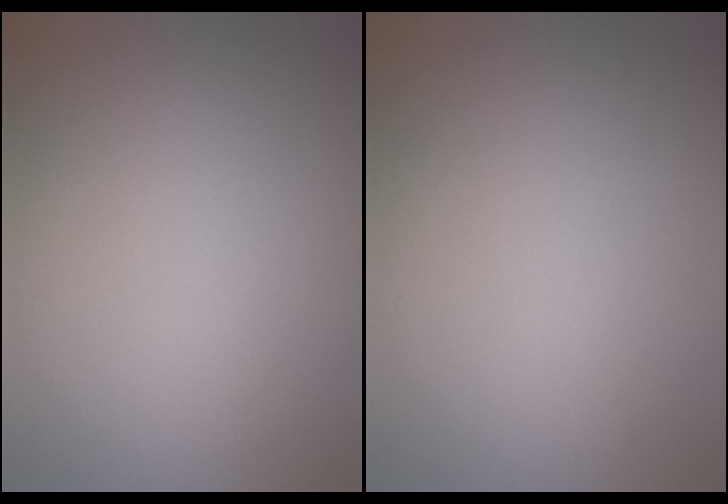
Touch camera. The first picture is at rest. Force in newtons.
{"total": 0.0}